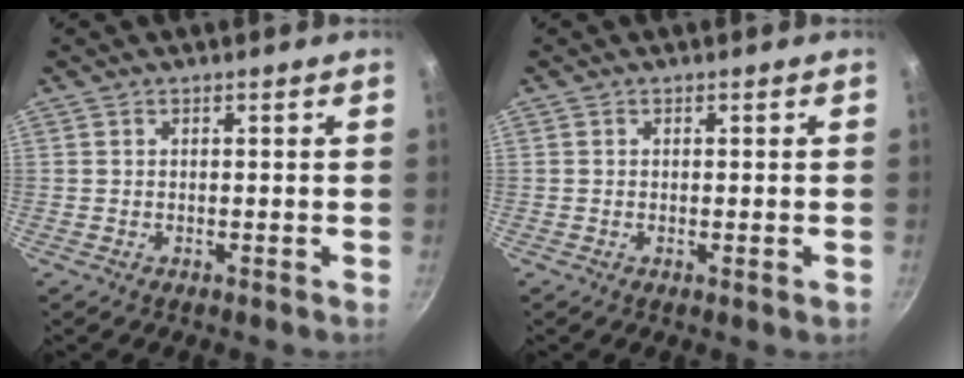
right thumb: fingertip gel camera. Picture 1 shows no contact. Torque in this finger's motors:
{"motor_torque": [-0.03, 0.35, -0.16, -0.08, -0.05]}